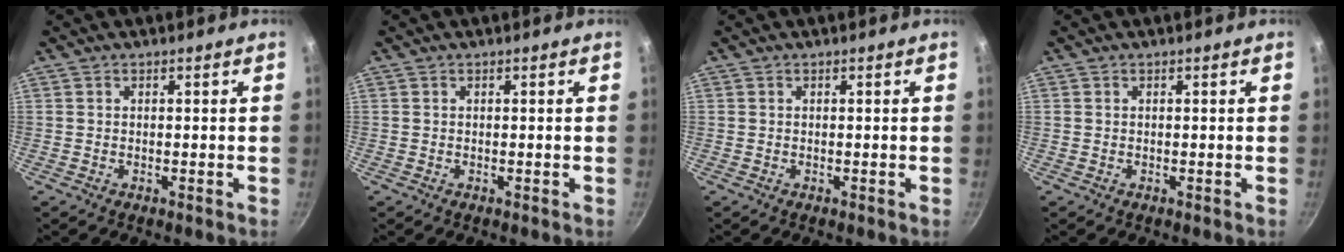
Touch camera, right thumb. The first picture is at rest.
{"total": 0.0}
{"total": 0.0}
{"total": 0.0}